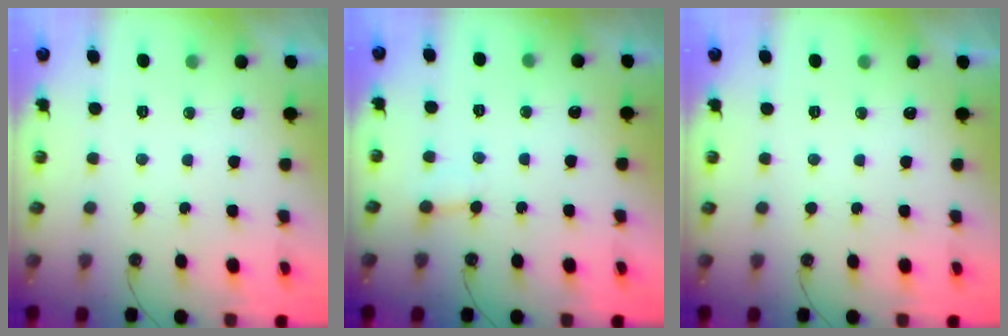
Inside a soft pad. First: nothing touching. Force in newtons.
{"total": 3.7, "press": 3.7, "slide": 0.3}
{"total": 0.0}